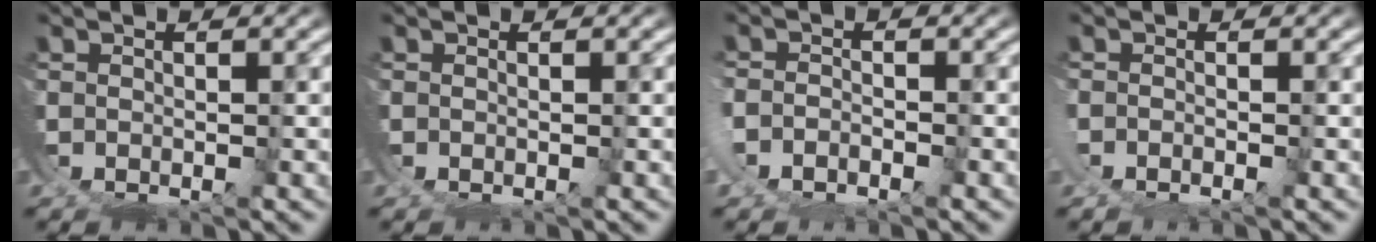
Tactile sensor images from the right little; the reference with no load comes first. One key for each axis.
{"total": 0.9, "fx": 0.5, "fy": -0.7, "fz": 0.2, "tx": 0.001, "ty": 0.001, "tz": 0.008}
{"total": 1.0, "fx": -1.0, "fy": 0.2, "fz": -0.1, "tx": 0.006, "ty": -0.001, "tz": -0.017}
{"total": 0.9, "fx": -0.4, "fy": -0.6, "fz": 0.5, "tx": -0.001, "ty": -0.001, "tz": -0.007}